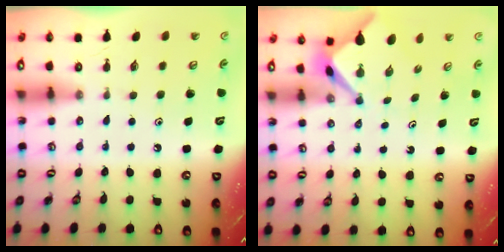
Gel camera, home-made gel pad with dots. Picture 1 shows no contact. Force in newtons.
{"total": 2.6, "press": 2.6, "slide": 0.3}